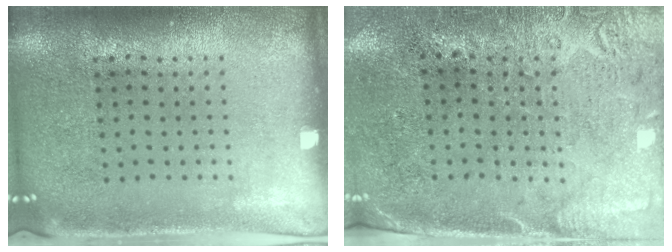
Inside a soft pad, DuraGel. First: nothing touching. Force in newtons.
{"total": 2.8, "press": 2.4, "slide": 1.5}